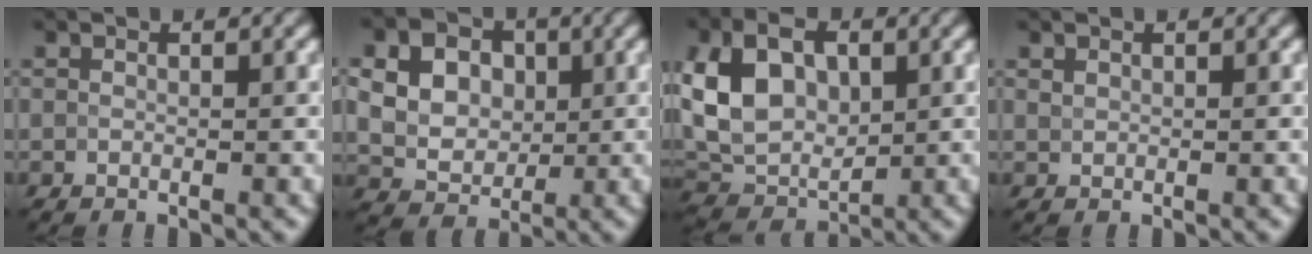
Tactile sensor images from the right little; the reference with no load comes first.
{"total": 9.2, "force": [3.1, 7.3, 4.8], "torque": [-0.093, 0.037, 0.049]}
{"total": 7.6, "force": [1.5, 5.2, 5.3], "torque": [-0.099, 0.007, 0.021]}
{"total": 0.6, "force": [0.4, 0.4, 0.2], "torque": [-0.002, 0.000, 0.005]}